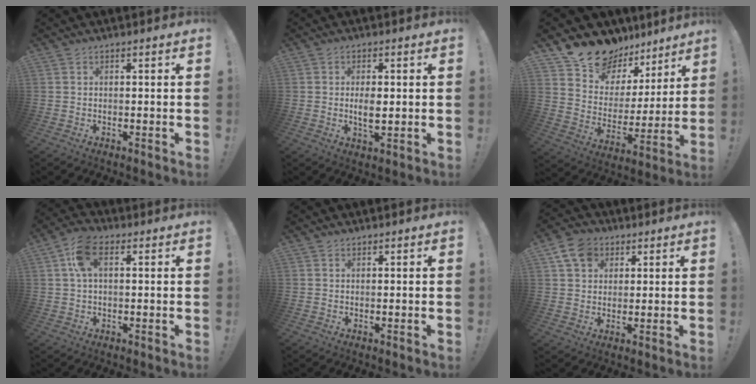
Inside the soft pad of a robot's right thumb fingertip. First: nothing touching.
{"total": 4.3, "force": [0.2, 2.1, 3.8], "torque": [-0.054, -0.006, -0.003]}
{"total": 14.7, "force": [12.4, 7.3, 2.5], "torque": [-0.055, -0.101, 0.236]}
{"total": 8.3, "force": [2.5, 4.4, 6.5], "torque": [-0.113, 0.006, 0.049]}
{"total": 0.8, "force": [0.7, 0.0, -0.2], "torque": [0.011, -0.005, 0.014]}
{"total": 8.9, "force": [4.1, 7.0, 3.6], "torque": [-0.054, -0.009, 0.082]}